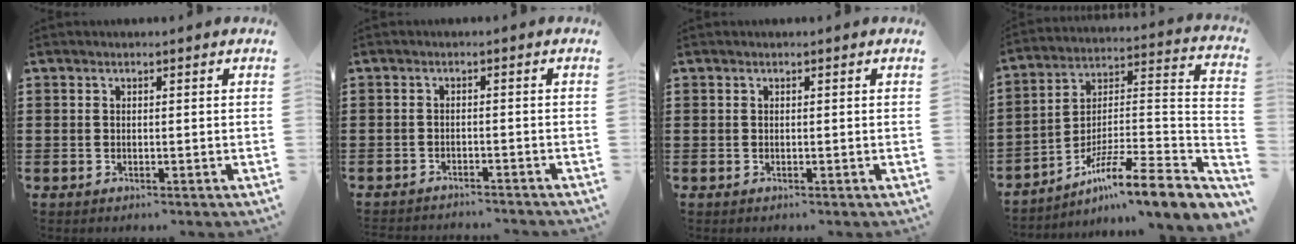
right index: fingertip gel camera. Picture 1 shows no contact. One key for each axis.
{"total": 1.8, "fx": -1.8, "fy": 0.0, "fz": 0.1, "tx": -0.006, "ty": 0.001, "tz": -0.038}
{"total": 0.0}
{"total": 9.6, "fx": -6.9, "fy": 1.0, "fz": 6.6, "tx": -0.106, "ty": -0.006, "tz": -0.138}